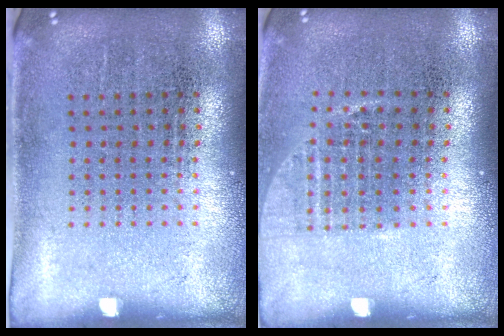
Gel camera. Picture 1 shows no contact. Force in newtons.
{"total": 1.0, "press": 0.9, "slide": 0.5}